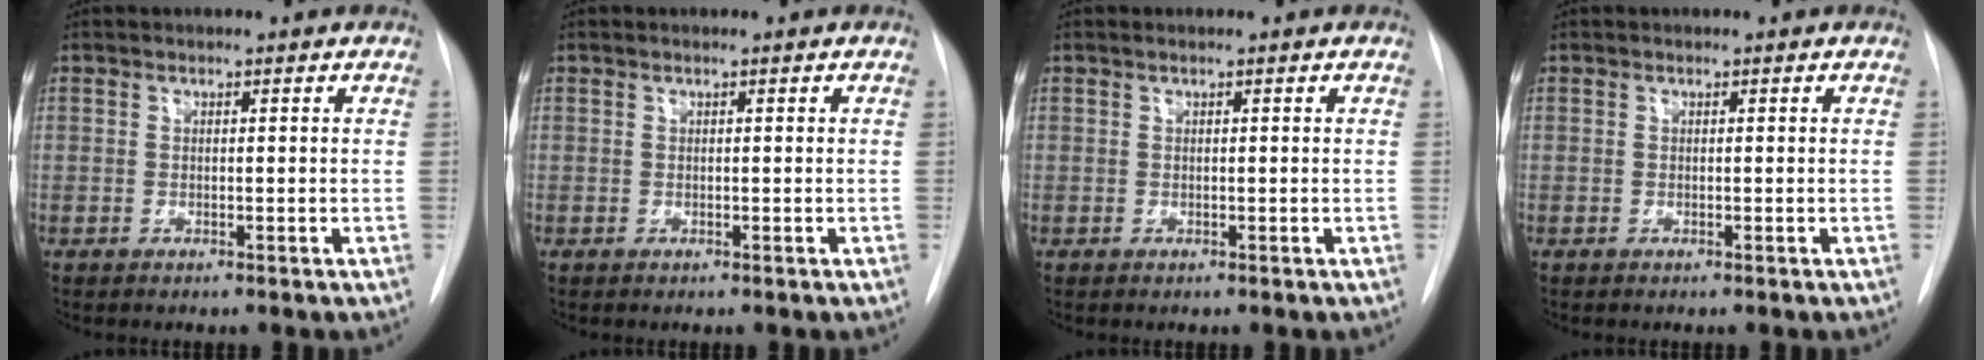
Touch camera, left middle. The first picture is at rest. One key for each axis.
{"total": 0.0}
{"total": 0.0}
{"total": 0.0}